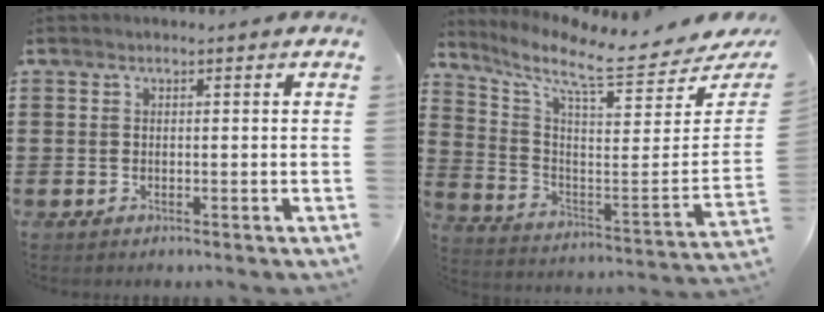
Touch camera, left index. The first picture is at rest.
{"total": 8.2, "force": [6.7, 0.8, 4.7], "torque": [-0.117, -0.068, 0.106]}